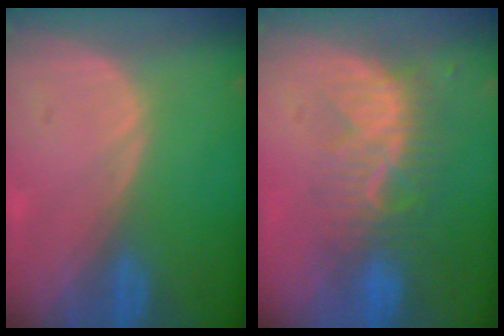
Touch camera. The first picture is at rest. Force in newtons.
{"total": 8.4, "press": 7.6, "slide": 3.5}